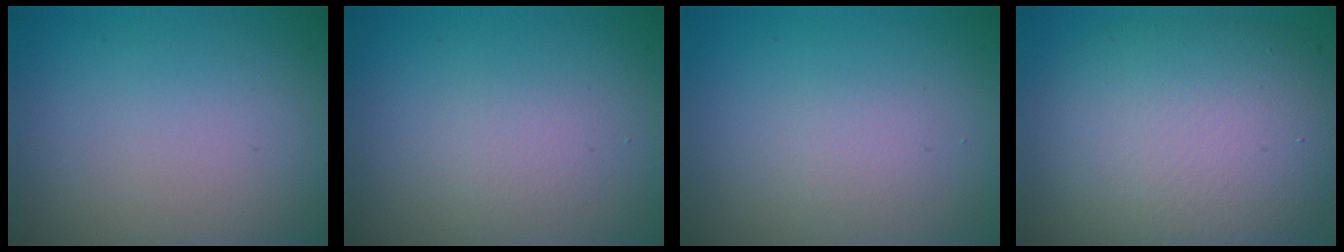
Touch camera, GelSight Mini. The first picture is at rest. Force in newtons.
{"total": 1.5, "press": 1.4, "slide": 0.1}
{"total": 1.3, "press": 1.3, "slide": 0.0}
{"total": 10.5, "press": 10.5, "slide": 0.9}